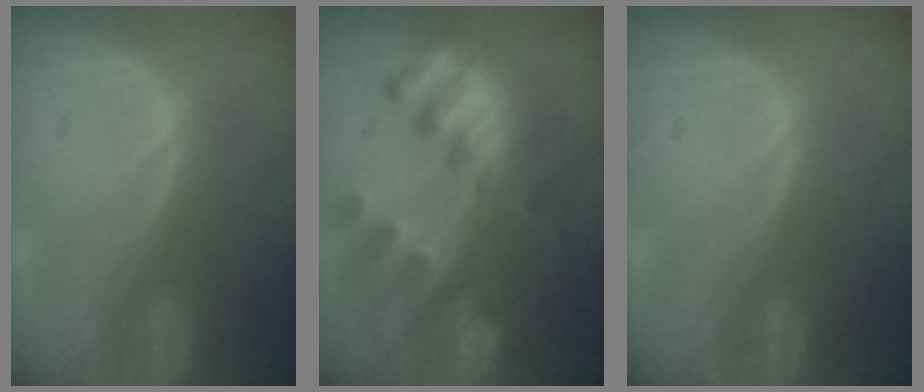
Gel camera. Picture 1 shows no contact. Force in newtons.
{"total": 9.8, "press": 8.7, "slide": 4.7}
{"total": 0.0}